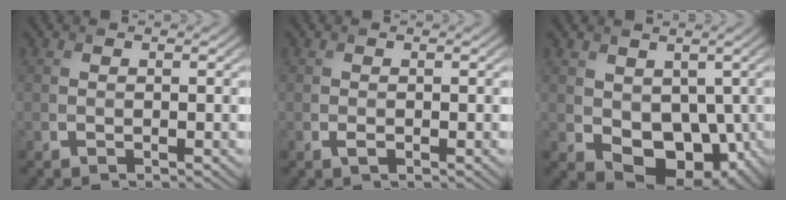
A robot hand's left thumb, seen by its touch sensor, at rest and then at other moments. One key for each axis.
{"total": 0.7, "fx": -0.3, "fy": 0.3, "fz": 0.6, "tx": -0.013, "ty": -0.003, "tz": -0.004}
{"total": 7.4, "fx": 0.0, "fy": 5.5, "fz": 5.0, "tx": -0.096, "ty": -0.028, "tz": 0.012}